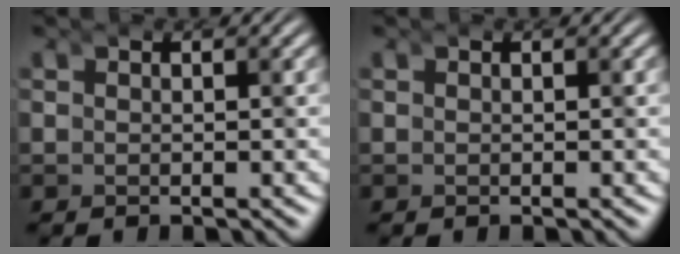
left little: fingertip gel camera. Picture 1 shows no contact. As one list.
[{"total": 0.0}]